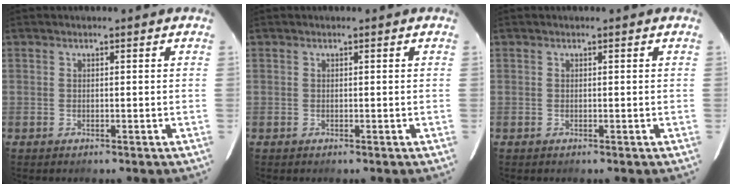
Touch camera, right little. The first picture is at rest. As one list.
[{"total": 0.0}, {"total": 0.0}]